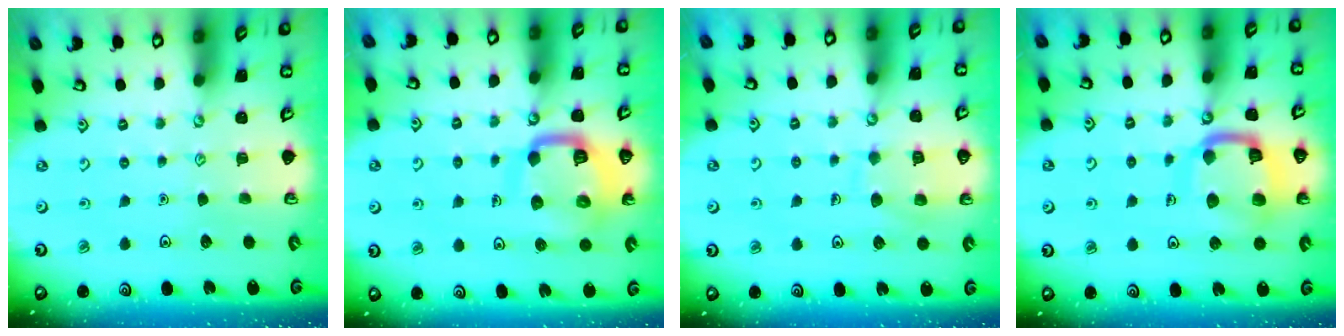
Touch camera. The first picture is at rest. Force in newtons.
{"total": 13.2, "press": 13.1, "slide": 1.6}
{"total": 9.1, "press": 9.0, "slide": 0.9}
{"total": 15.4, "press": 15.3, "slide": 1.6}